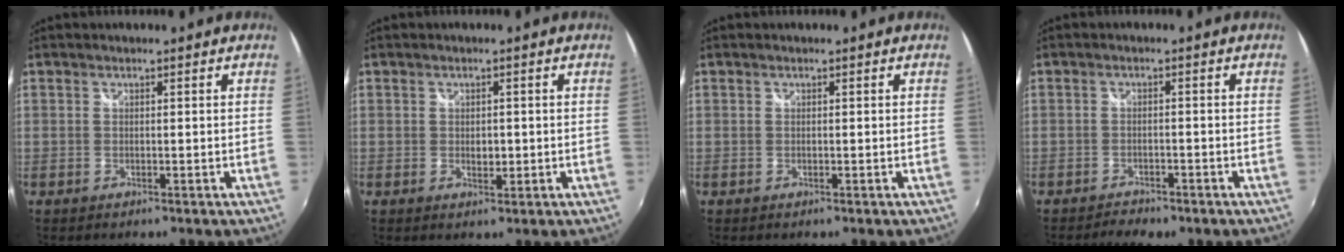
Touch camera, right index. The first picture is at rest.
{"total": 2.0, "force": [-0.2, 1.3, 1.5], "torque": [-0.023, -0.001, -0.003]}
{"total": 0.0}
{"total": 4.0, "force": [-3.4, 1.4, 1.6], "torque": [-0.044, -0.007, -0.054]}